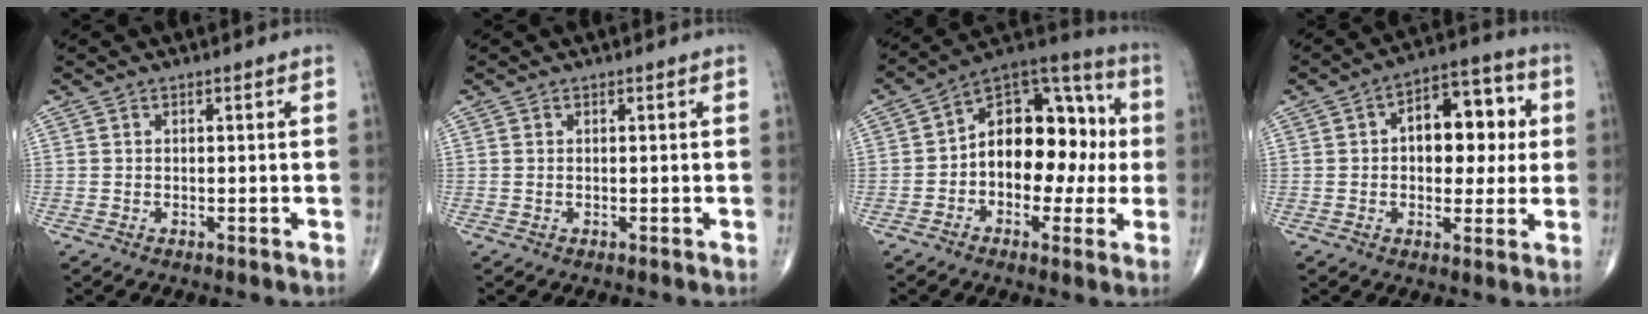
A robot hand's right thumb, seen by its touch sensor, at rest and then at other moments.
{"total": 0.0}
{"total": 17.4, "force": [-0.5, 11.1, 13.4], "torque": [-0.150, 0.052, -0.020]}
{"total": 13.2, "force": [1.8, 7.9, 10.5], "torque": [-0.101, 0.021, 0.019]}